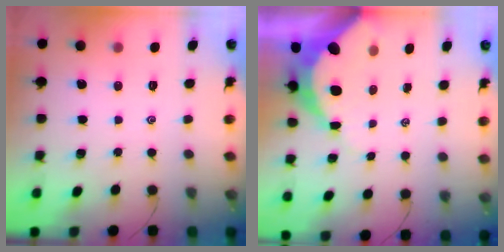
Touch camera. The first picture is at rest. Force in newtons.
{"total": 9.7, "press": 9.6, "slide": 1.1}